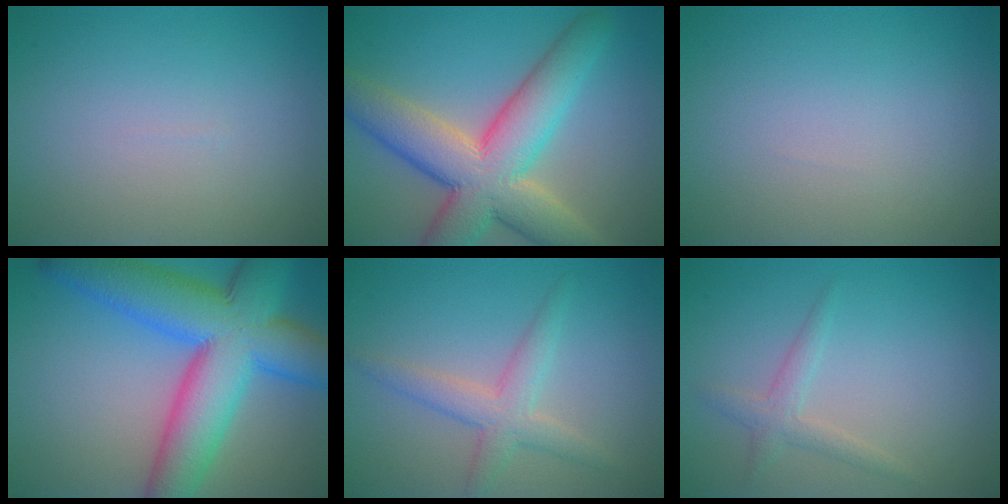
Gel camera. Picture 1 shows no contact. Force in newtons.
{"total": 10.5, "press": 10.4, "slide": 0.8}
{"total": 0.0}
{"total": 12.7, "press": 12.7, "slide": 0.4}
{"total": 3.2, "press": 3.2, "slide": 0.2}
{"total": 1.8, "press": 1.8, "slide": 0.1}